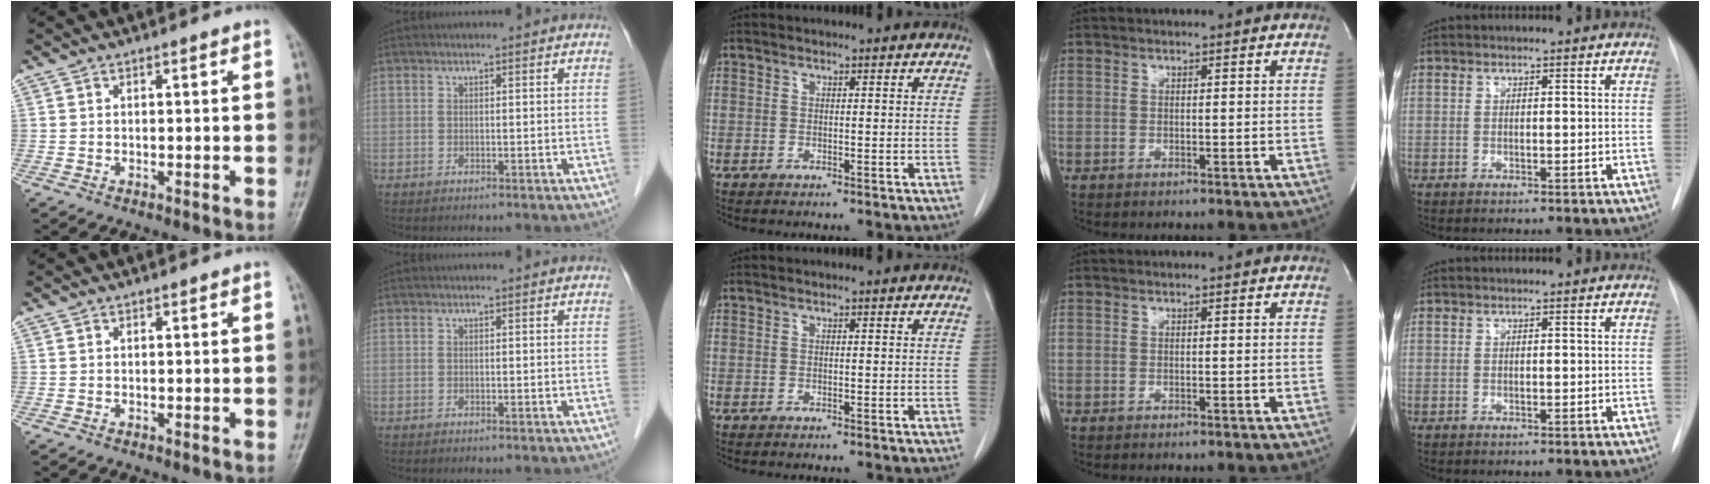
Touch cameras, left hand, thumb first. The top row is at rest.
{}